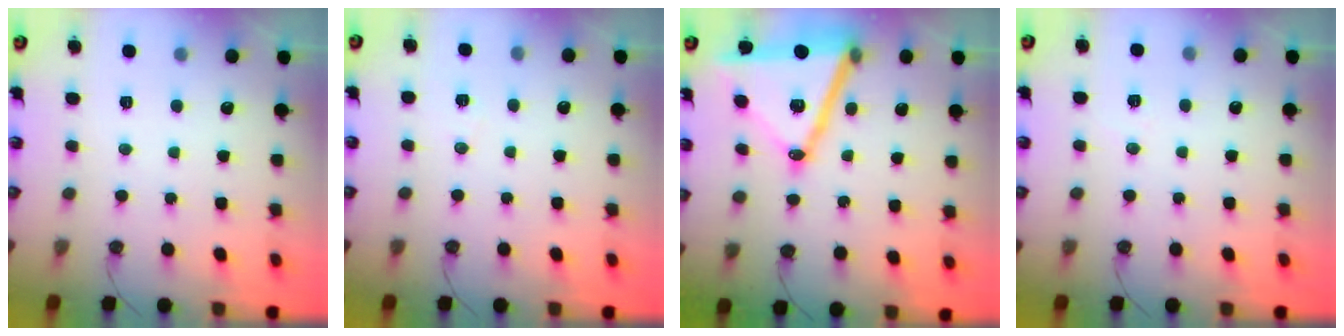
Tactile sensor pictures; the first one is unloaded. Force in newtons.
{"total": 6.3, "press": 4.4, "slide": 4.5}
{"total": 19.6, "press": 19.2, "slide": 3.8}
{"total": 5.7, "press": 3.8, "slide": 4.3}